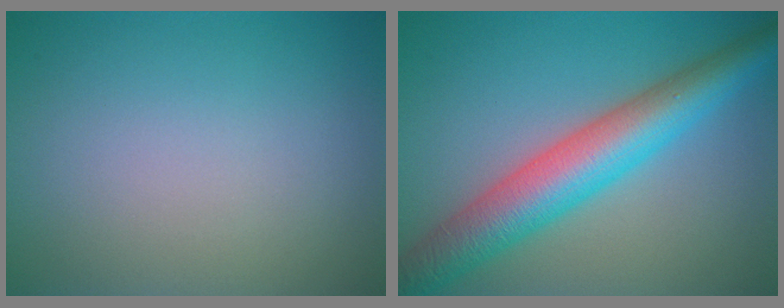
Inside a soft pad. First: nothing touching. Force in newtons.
{"total": 7.8, "press": 7.8, "slide": 0.2}